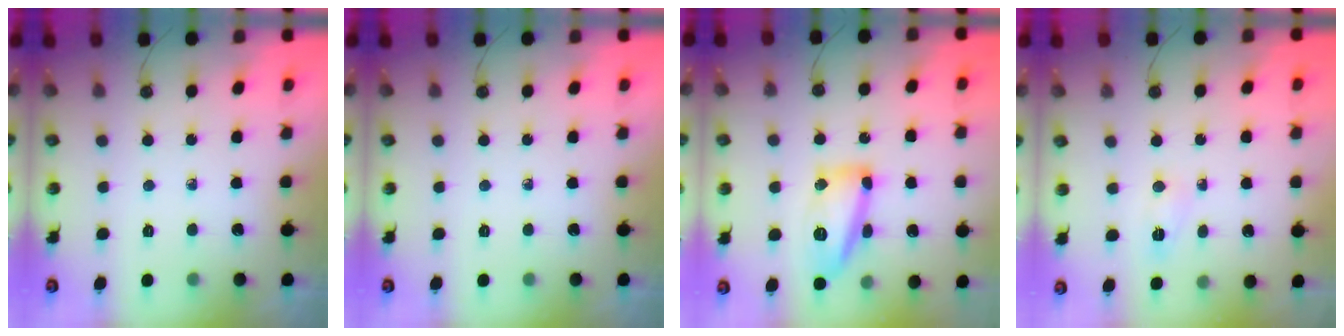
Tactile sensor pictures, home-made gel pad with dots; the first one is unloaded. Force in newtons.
{"total": 0.0}
{"total": 14.1, "press": 14.1, "slide": 1.1}
{"total": 2.7, "press": 2.7, "slide": 0.4}